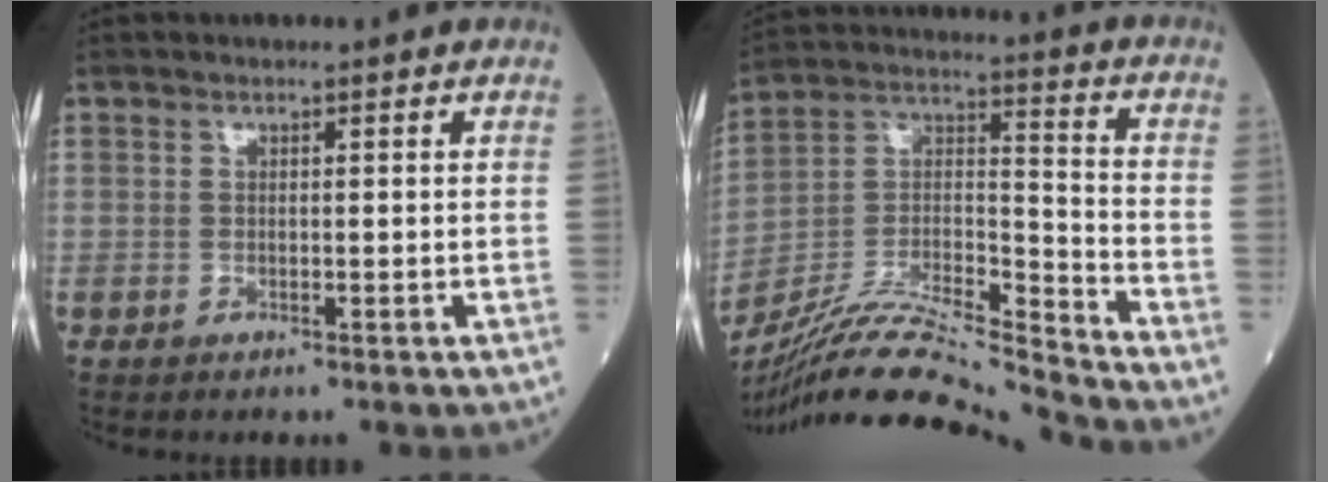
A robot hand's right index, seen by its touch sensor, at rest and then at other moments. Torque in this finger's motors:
{"motor_torque": [-0.66, -0.65, 0.18, 0.04]}